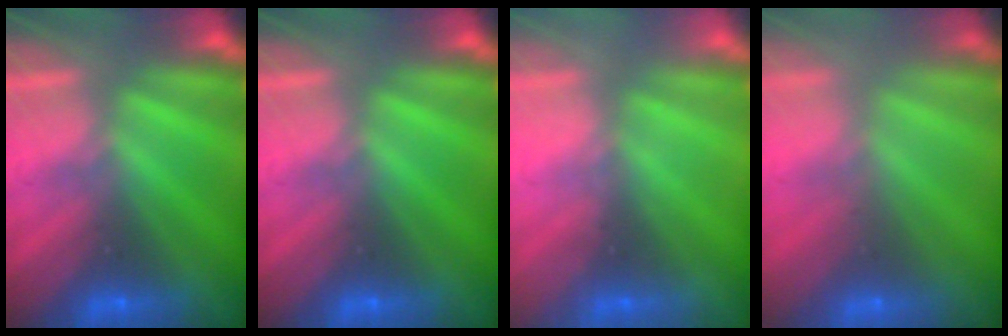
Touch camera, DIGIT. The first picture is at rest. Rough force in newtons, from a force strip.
{"total": 0.0}
{"total": 2.1}
{"total": 2.3}